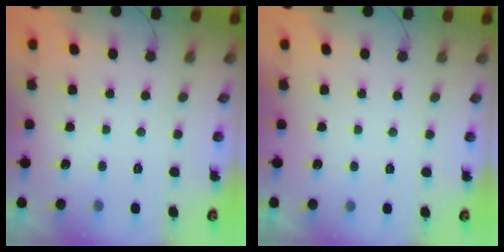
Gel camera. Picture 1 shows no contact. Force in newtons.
{"total": 2.2, "press": 2.2, "slide": 0.4}